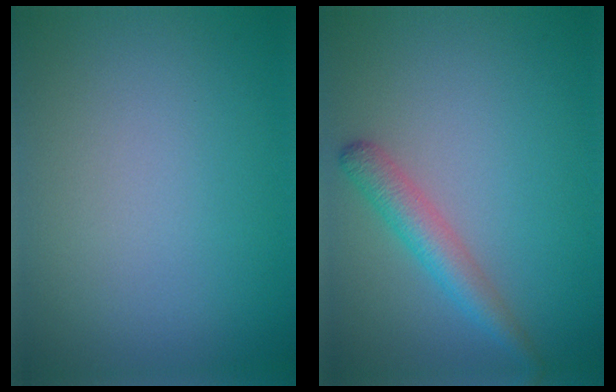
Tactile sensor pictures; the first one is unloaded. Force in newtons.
{"total": 2.8, "press": 2.8, "slide": 0.1}